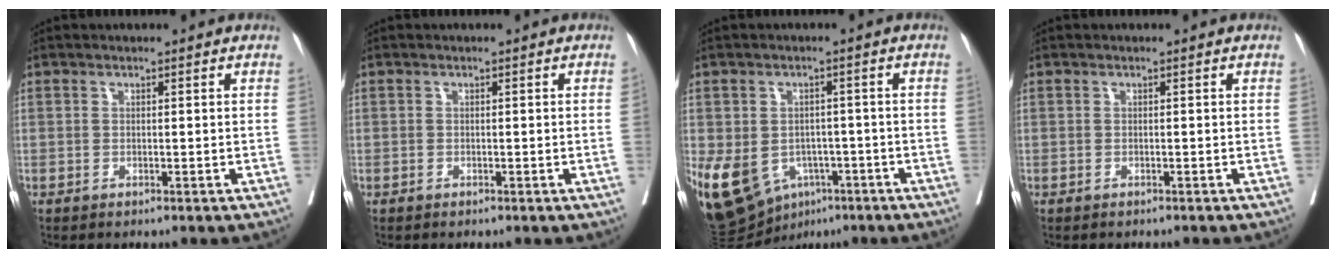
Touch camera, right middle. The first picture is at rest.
{"total": 0.0}
{"total": 12.6, "force": [-5.4, 9.2, 6.7], "torque": [-0.140, 0.008, -0.073]}
{"total": 0.9, "force": [-0.8, 0.3, 0.2], "torque": [-0.006, -0.001, -0.014]}